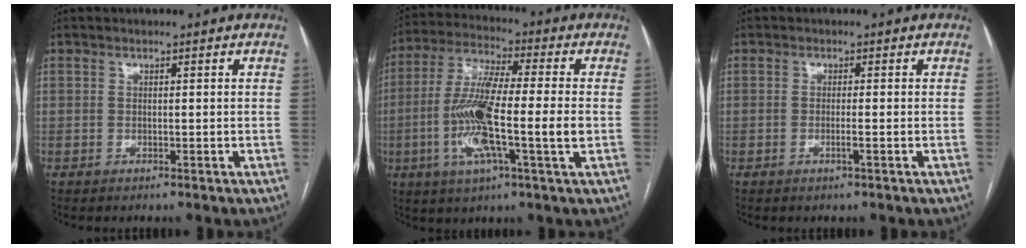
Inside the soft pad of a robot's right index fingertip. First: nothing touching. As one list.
[{"total": 14.7, "force": [-2.6, 1.0, 14.4], "torque": [-0.284, -0.003, -0.055]}, {"total": 1.1, "force": [-0.5, -0.2, 1.0], "torque": [-0.019, -0.001, -0.009]}]